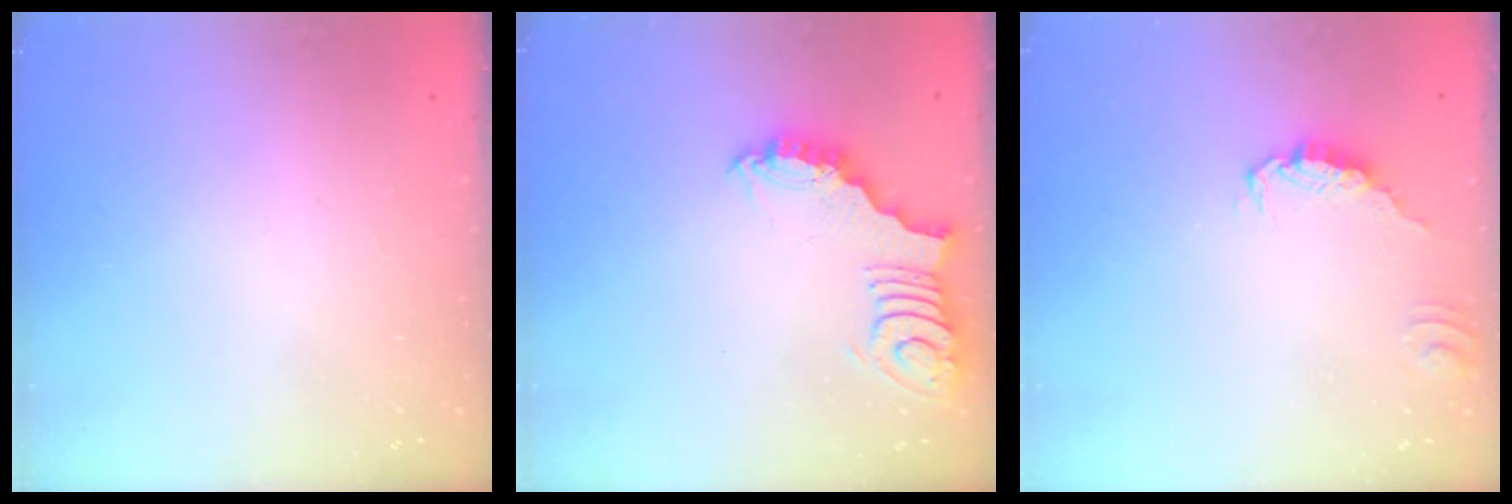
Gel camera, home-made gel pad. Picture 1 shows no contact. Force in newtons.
{"total": 3.1, "press": 3.0, "slide": 0.5}
{"total": 0.5, "press": 0.5, "slide": 0.2}